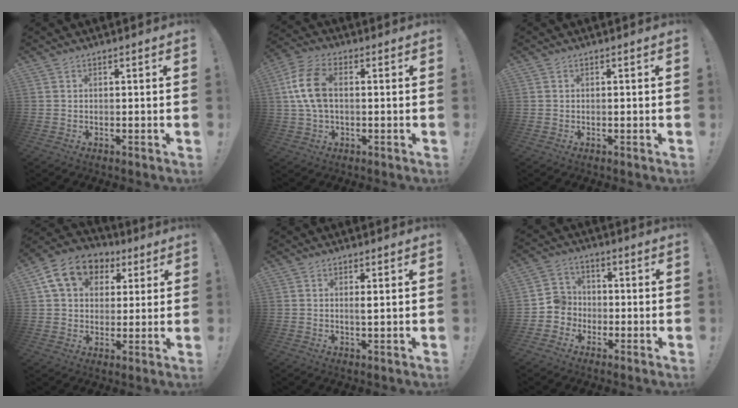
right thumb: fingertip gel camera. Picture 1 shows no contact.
{"total": 10.9, "force": [1.3, 6.4, 8.7], "torque": [-0.171, 0.005, 0.028]}
{"total": 0.0}
{"total": 14.1, "force": [5.7, 10.8, 7.0], "torque": [-0.109, -0.011, 0.111]}
{"total": 1.5, "force": [0.4, 0.1, 1.4], "torque": [-0.021, -0.003, 0.003]}
{"total": 6.5, "force": [-3.1, 5.7, 1.0], "torque": [-0.018, 0.031, -0.056]}